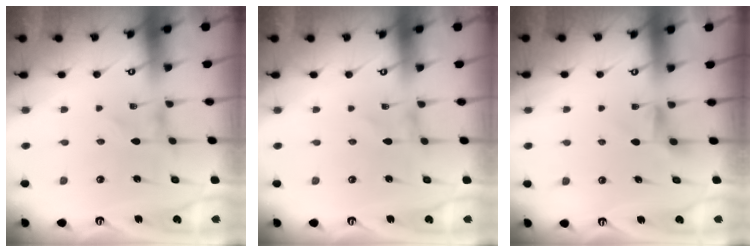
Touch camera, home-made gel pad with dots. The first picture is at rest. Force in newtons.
{"total": 0.7, "press": 0.7, "slide": 0.1}
{"total": 4.6, "press": 4.6, "slide": 0.4}